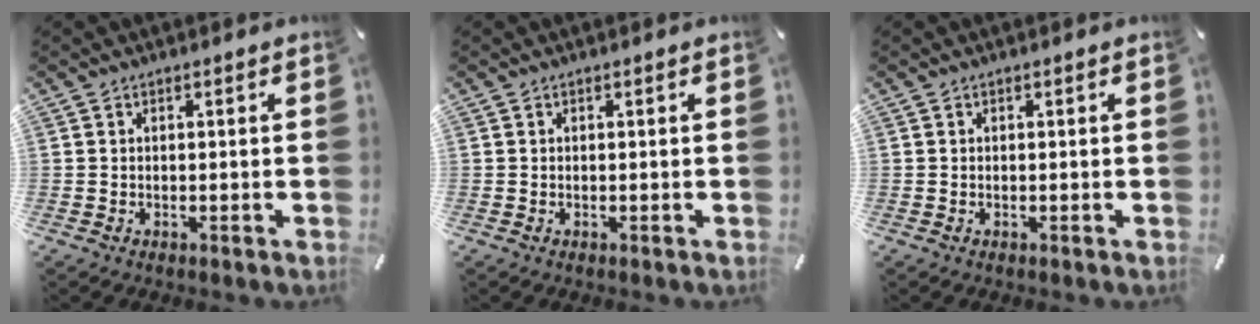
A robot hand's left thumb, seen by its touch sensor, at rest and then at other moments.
{"total": 0.0}
{"total": 0.0}